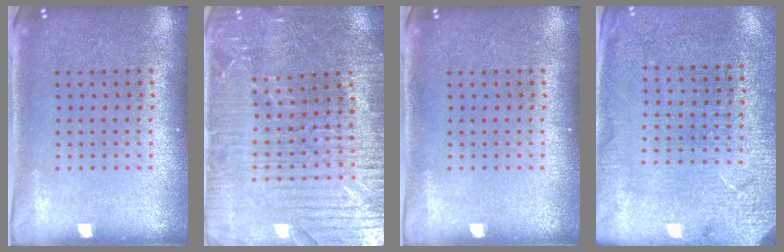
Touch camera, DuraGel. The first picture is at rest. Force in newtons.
{"total": 3.7, "press": 3.6, "slide": 0.8}
{"total": 0.0}
{"total": 2.6, "press": 2.5, "slide": 0.5}